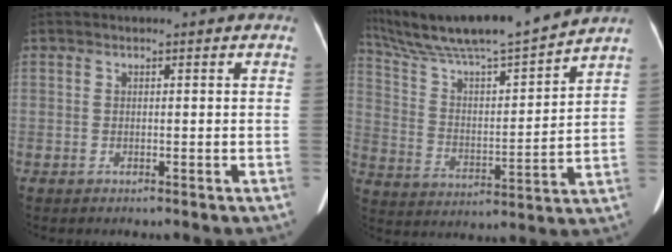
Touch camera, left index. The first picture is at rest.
{"total": 18.7, "force": [16.6, -0.1, 8.6], "torque": [-0.159, 0.007, 0.282]}